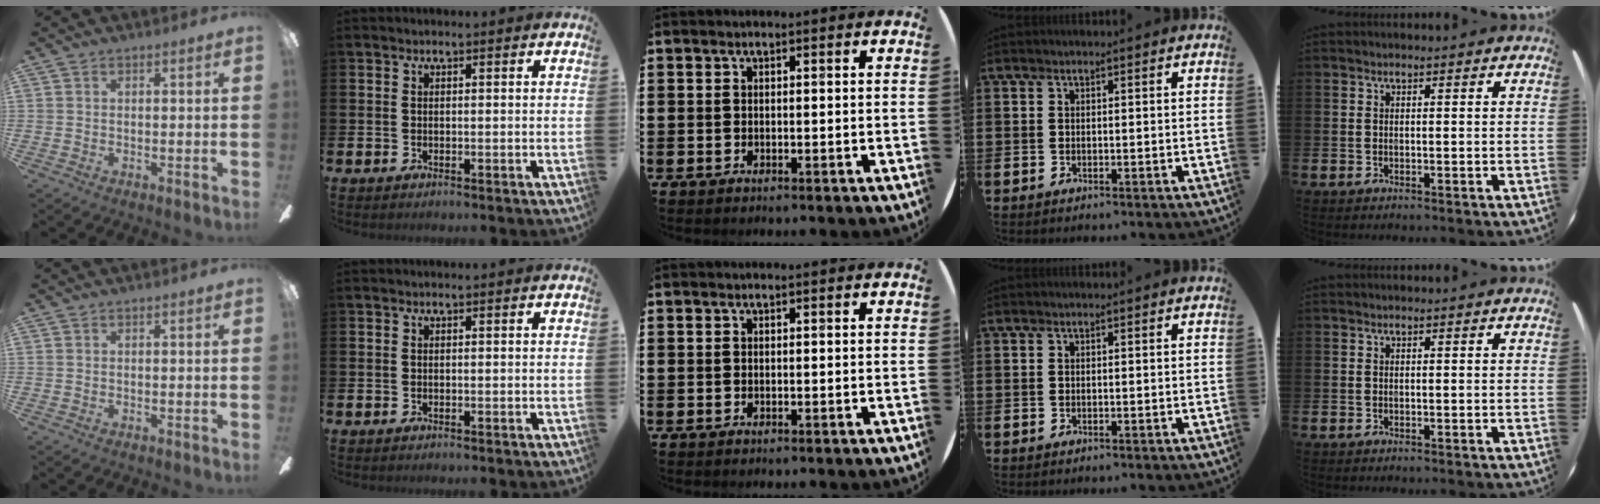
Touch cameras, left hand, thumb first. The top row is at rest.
{}